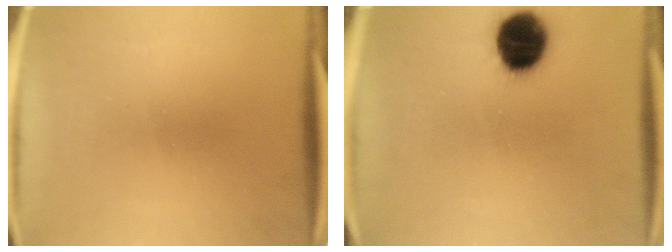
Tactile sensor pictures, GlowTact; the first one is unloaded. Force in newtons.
{"total": 12.3}